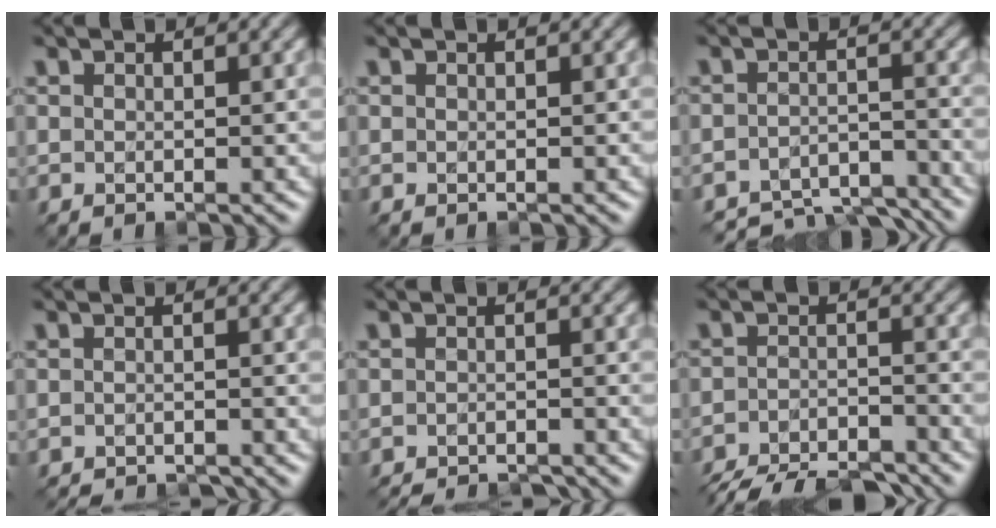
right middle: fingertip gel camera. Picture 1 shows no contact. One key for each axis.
{"total": 0.0}
{"total": 6.9, "fx": -6.5, "fy": 1.5, "fz": 1.8, "tx": -0.022, "ty": -0.015, "tz": -0.097}
{"total": 3.8, "fx": -3.7, "fy": 0.5, "fz": 0.8, "tx": -0.006, "ty": -0.004, "tz": -0.051}
{"total": 4.6, "fx": -4.4, "fy": 0.7, "fz": 1.2, "tx": -0.011, "ty": -0.001, "tz": -0.062}
{"total": 9.2, "fx": -8.4, "fy": 2.2, "fz": 3.0, "tx": -0.047, "ty": -0.029, "tz": -0.131}